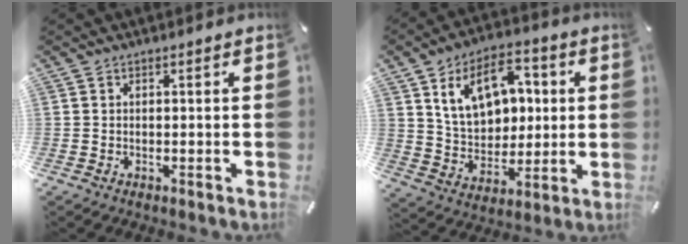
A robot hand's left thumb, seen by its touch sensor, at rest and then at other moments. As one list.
[{"total": 15.3, "force": [5.4, 11.2, 8.9], "torque": [-0.155, -0.006, 0.104]}]